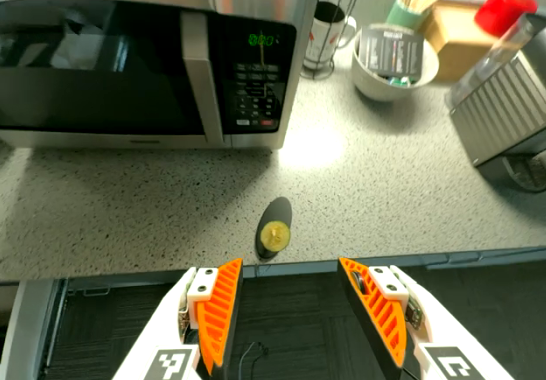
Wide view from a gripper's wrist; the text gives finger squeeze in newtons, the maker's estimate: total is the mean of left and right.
{"total": 0.0}